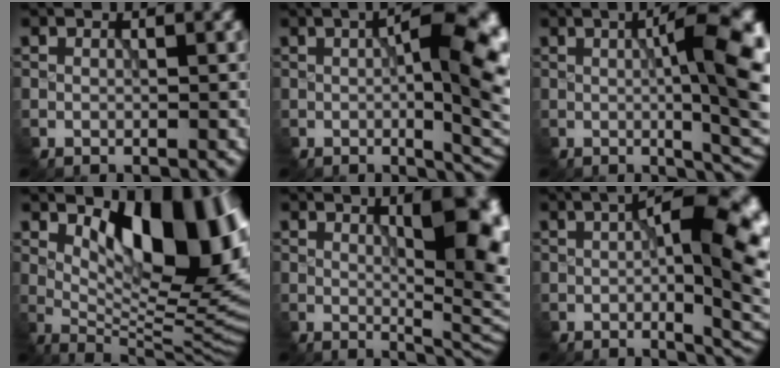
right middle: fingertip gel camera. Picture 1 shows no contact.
{"total": 11.9, "force": [0.3, 4.2, 11.1], "torque": [-0.122, 0.002, 0.007]}
{"total": 11.5, "force": [0.5, 3.4, 10.9], "torque": [-0.124, 0.001, 0.012]}
{"total": 11.7, "force": [3.0, 5.5, 10.0], "torque": [-0.134, -0.007, 0.053]}
{"total": 10.4, "force": [2.2, 3.9, 9.3], "torque": [-0.100, 0.002, 0.036]}
{"total": 13.2, "force": [0.2, 5.0, 12.2], "torque": [-0.135, 0.007, 0.004]}